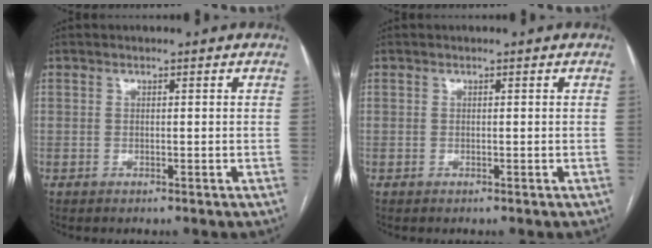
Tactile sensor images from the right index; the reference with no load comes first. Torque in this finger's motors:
{"motor_torque": [0.00, 0.00, 0.00, 0.01]}